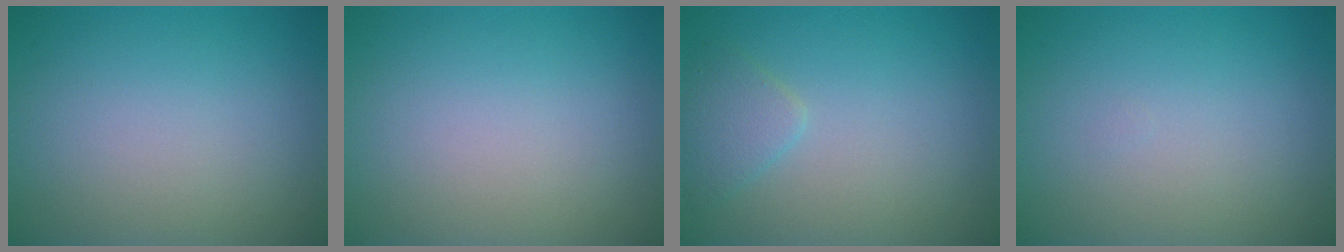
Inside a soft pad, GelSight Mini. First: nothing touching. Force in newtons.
{"total": 0.0}
{"total": 1.7, "press": 1.7, "slide": 0.1}
{"total": 0.0}